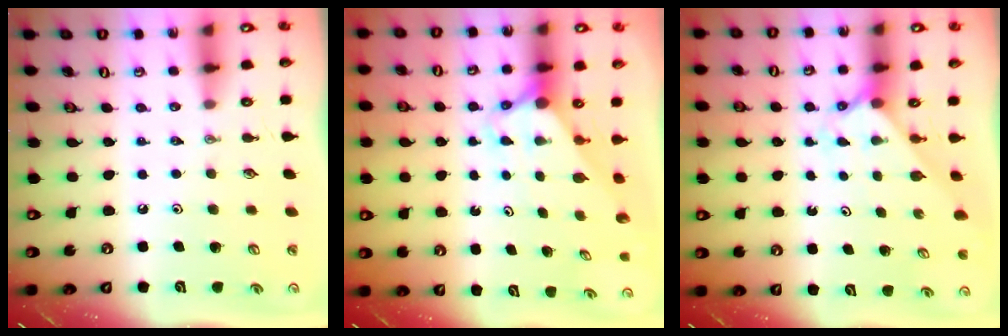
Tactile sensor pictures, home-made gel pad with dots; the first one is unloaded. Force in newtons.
{"total": 2.8, "press": 2.8, "slide": 0.0}
{"total": 2.1, "press": 2.1, "slide": 0.2}